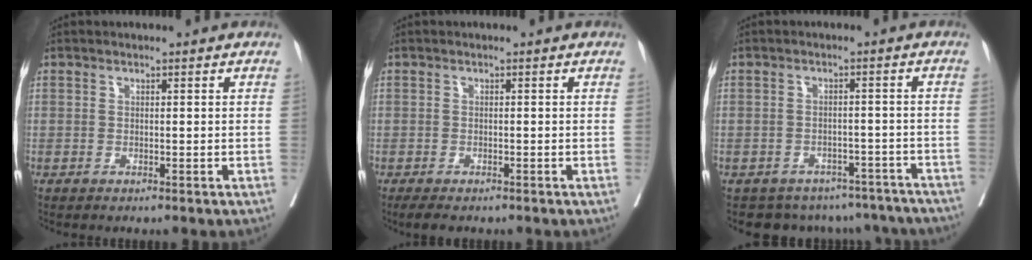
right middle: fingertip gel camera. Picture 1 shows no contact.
{"total": 2.6, "force": [-2.1, 0.9, 1.2], "torque": [-0.024, -0.008, -0.029]}
{"total": 13.1, "force": [-11.3, 6.3, 1.7], "torque": [-0.020, 0.023, -0.120]}